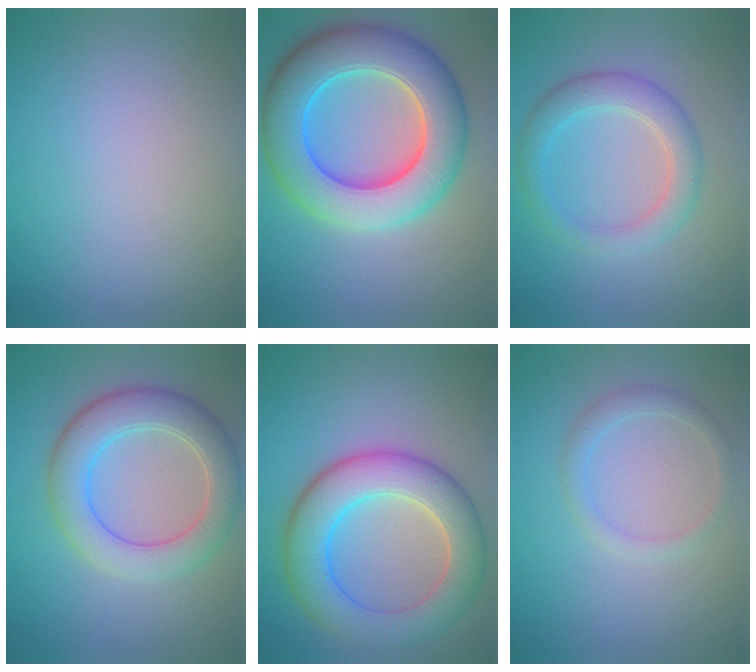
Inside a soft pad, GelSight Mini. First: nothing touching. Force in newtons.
{"total": 11.0, "press": 11.0, "slide": 0.5}
{"total": 3.7, "press": 3.7, "slide": 0.2}
{"total": 6.0, "press": 6.0, "slide": 0.1}
{"total": 8.3, "press": 8.3, "slide": 0.4}
{"total": 1.6, "press": 1.6, "slide": 0.1}